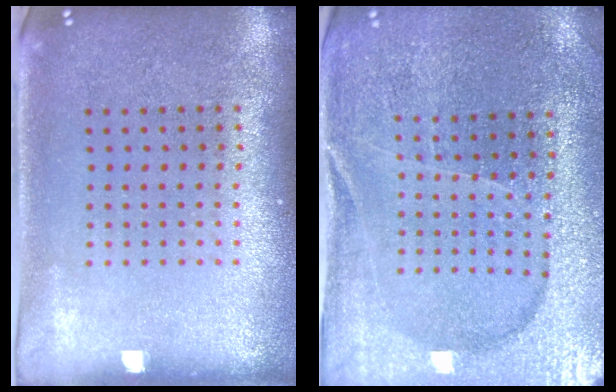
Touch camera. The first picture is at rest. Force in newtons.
{"total": 3.1, "press": 3.0, "slide": 0.4}